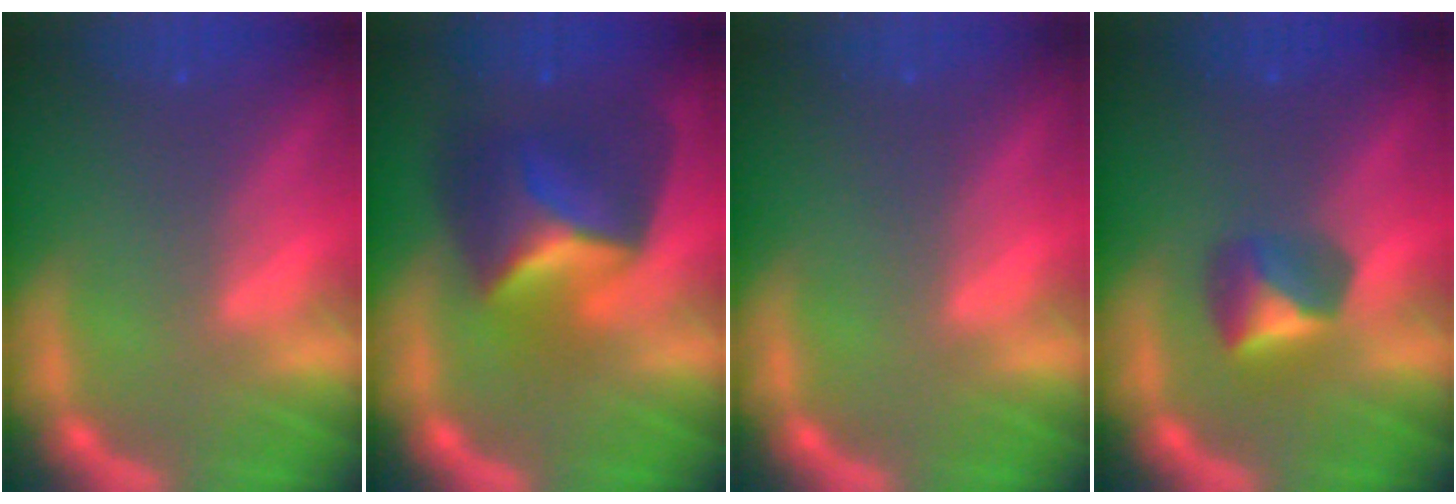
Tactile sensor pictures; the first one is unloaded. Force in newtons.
{"total": 7.4}
{"total": 0.0}
{"total": 2.9}